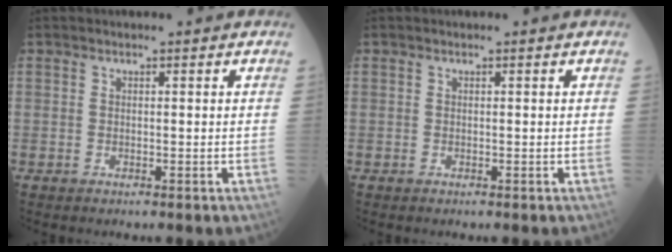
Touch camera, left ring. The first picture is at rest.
{"total": 0.0}